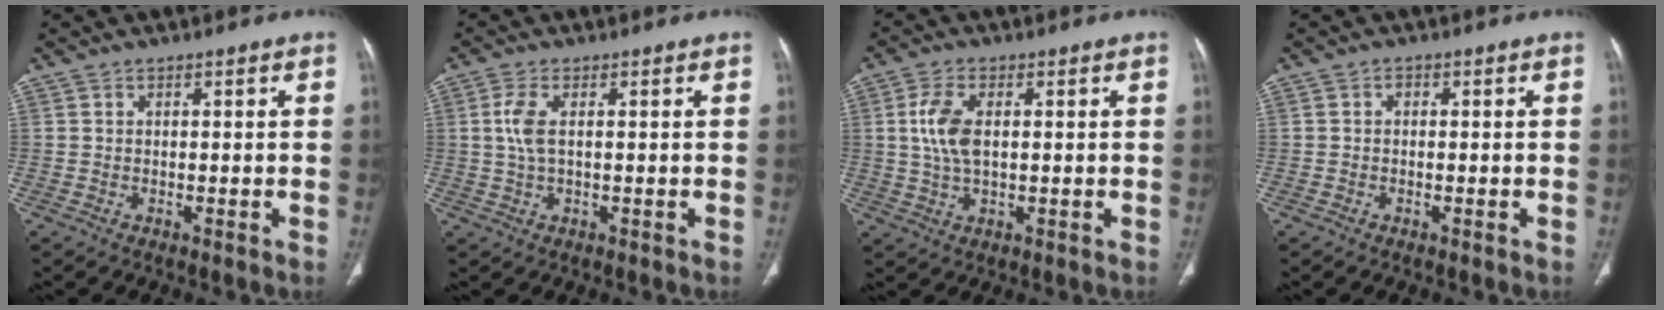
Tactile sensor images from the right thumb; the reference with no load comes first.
{"total": 4.0, "force": [0.6, 1.6, 3.7], "torque": [-0.100, 0.005, 0.011]}
{"total": 6.7, "force": [1.0, 3.4, 5.7], "torque": [-0.125, 0.002, 0.018]}
{"total": 0.7, "force": [0.0, 0.5, 0.4], "torque": [0.002, 0.004, -0.006]}